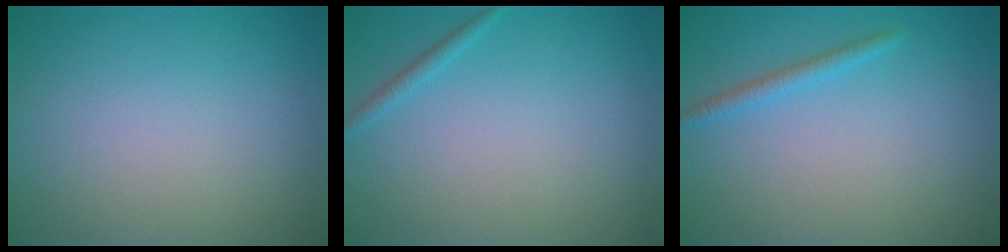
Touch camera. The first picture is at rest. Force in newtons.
{"total": 0.9, "press": 0.9, "slide": 0.1}
{"total": 1.4, "press": 1.4, "slide": 0.1}